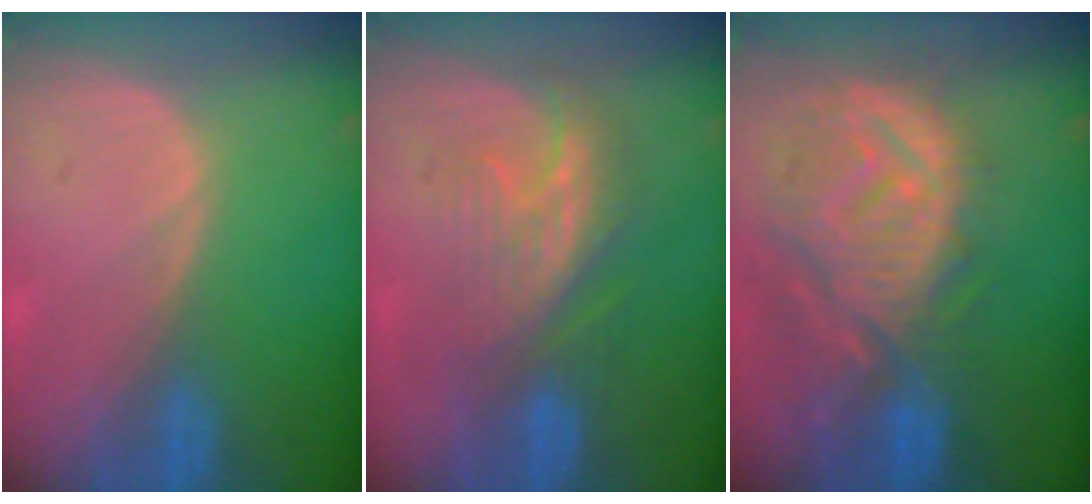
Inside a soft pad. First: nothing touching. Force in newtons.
{"total": 7.6, "press": 7.1, "slide": 2.7}
{"total": 12.6, "press": 11.1, "slide": 6.0}